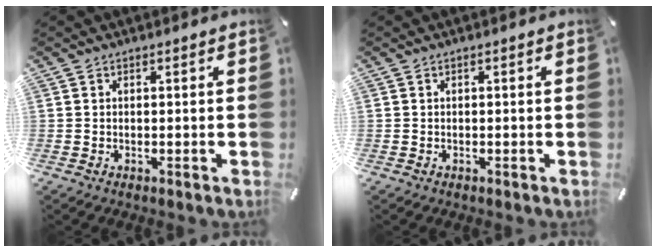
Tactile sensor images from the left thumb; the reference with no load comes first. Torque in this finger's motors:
{"motor_torque": [-0.22, 0.22, -0.06, 0.06, 0.00]}